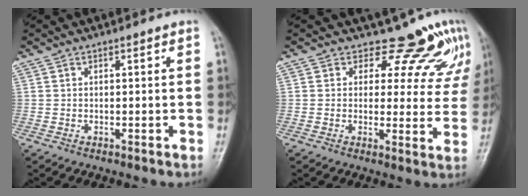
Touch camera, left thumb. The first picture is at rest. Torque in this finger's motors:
{"motor_torque": [-0.04, 0.32, -0.09, -0.14, -0.03]}